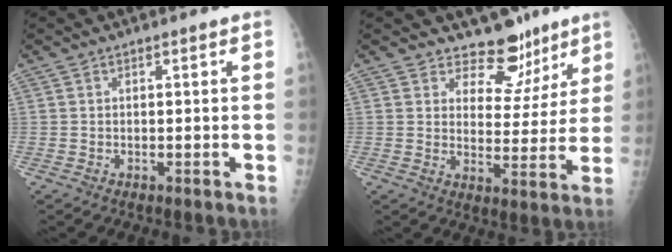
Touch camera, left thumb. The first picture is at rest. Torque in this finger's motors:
{"motor_torque": [-0.08, 0.13, -0.01, -0.09, -0.02]}